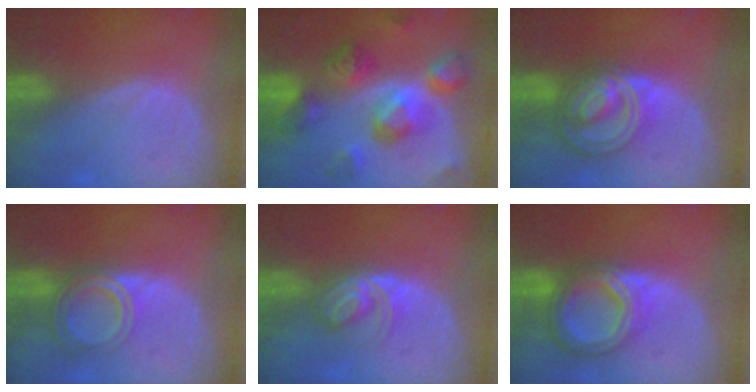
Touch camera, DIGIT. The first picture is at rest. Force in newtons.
{"total": 11.4, "press": 11.4, "slide": 0.9}
{"total": 9.0, "press": 8.9, "slide": 0.6}
{"total": 6.4, "press": 5.4, "slide": 3.4}
{"total": 6.0, "press": 5.0, "slide": 3.2}
{"total": 8.7, "press": 8.6, "slide": 0.8}